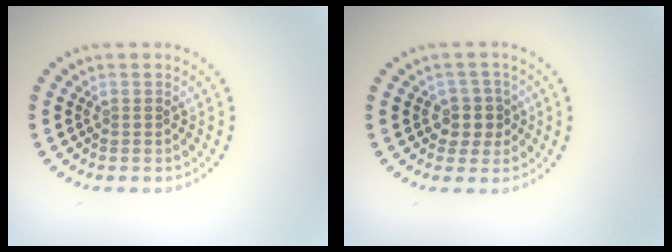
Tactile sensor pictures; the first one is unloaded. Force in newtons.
{"total": 2.4, "press": 2.0, "slide": 1.3}